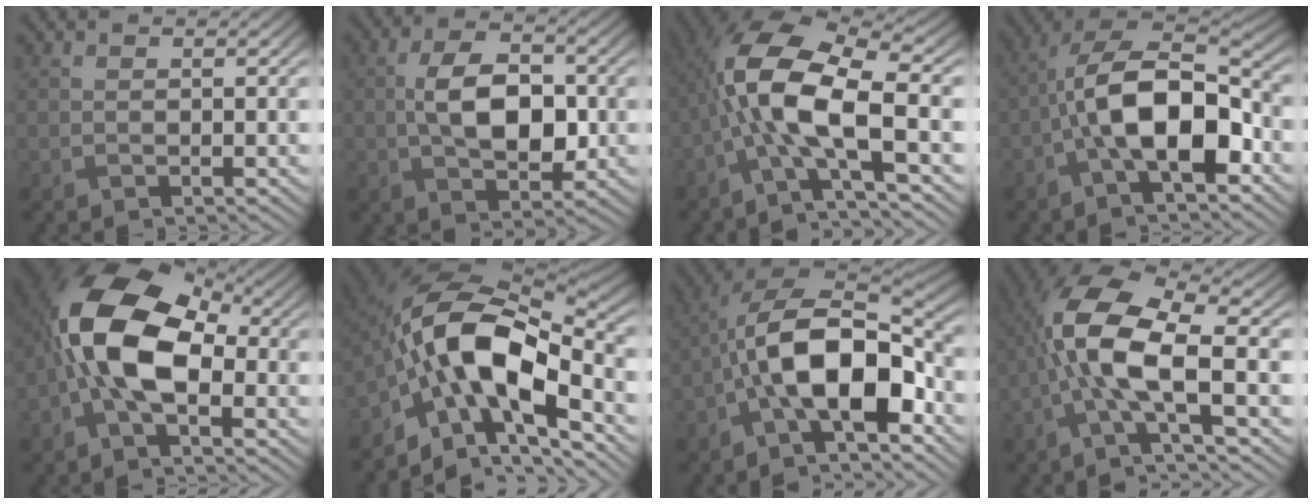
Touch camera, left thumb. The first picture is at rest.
{"total": 8.6, "force": [-0.4, 4.8, 7.2], "torque": [-0.141, 0.004, -0.011]}
{"total": 11.7, "force": [-2.2, 3.9, 10.8], "torque": [-0.225, 0.008, -0.052]}
{"total": 11.9, "force": [-3.5, 5.3, 10.1], "torque": [-0.186, 0.015, -0.069]}
{"total": 13.5, "force": [-1.0, 7.4, 11.3], "torque": [-0.235, 0.024, -0.041]}
{"total": 14.5, "force": [-4.3, 7.3, 11.7], "torque": [-0.203, 0.000, -0.095]}
{"total": 13.2, "force": [-3.9, 5.8, 11.2], "torque": [-0.197, 0.006, -0.080]}
{"total": 9.7, "force": [-1.6, 3.0, 9.1], "torque": [-0.196, 0.016, -0.039]}